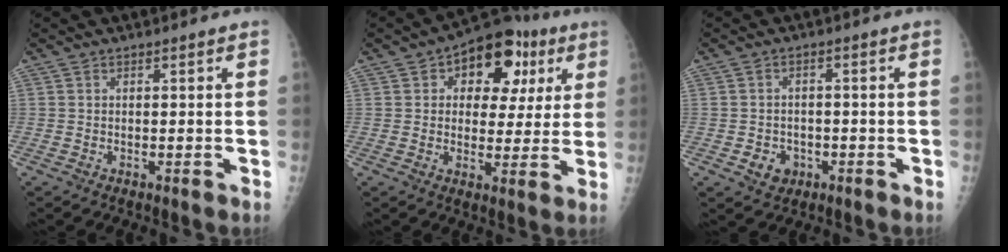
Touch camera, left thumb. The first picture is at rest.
{"total": 14.5, "force": [5.5, 9.3, 9.7], "torque": [-0.073, 0.008, 0.074]}
{"total": 4.1, "force": [-1.5, 3.4, 1.6], "torque": [-0.008, 0.007, -0.016]}